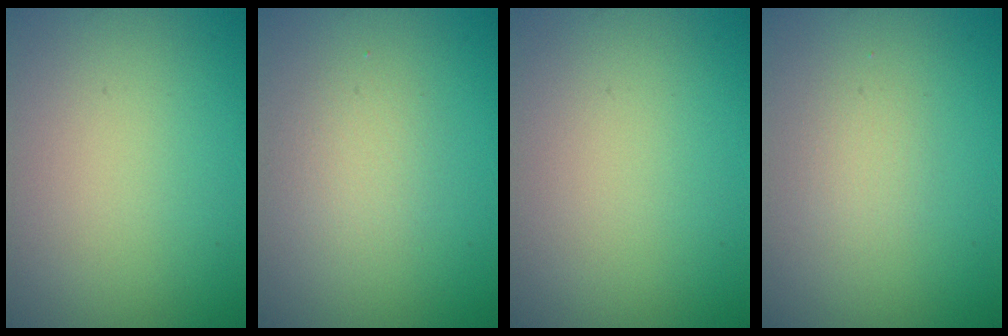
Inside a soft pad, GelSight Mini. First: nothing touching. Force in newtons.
{"total": 1.9, "press": 1.9, "slide": 0.1}
{"total": 0.0}
{"total": 1.1, "press": 1.1, "slide": 0.2}